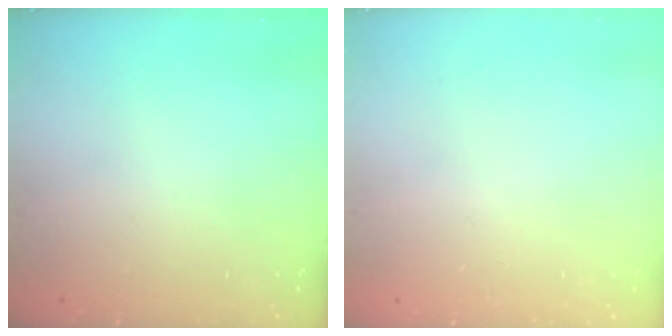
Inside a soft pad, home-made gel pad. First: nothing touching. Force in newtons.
{"total": 2.6, "press": 2.6, "slide": 0.2}